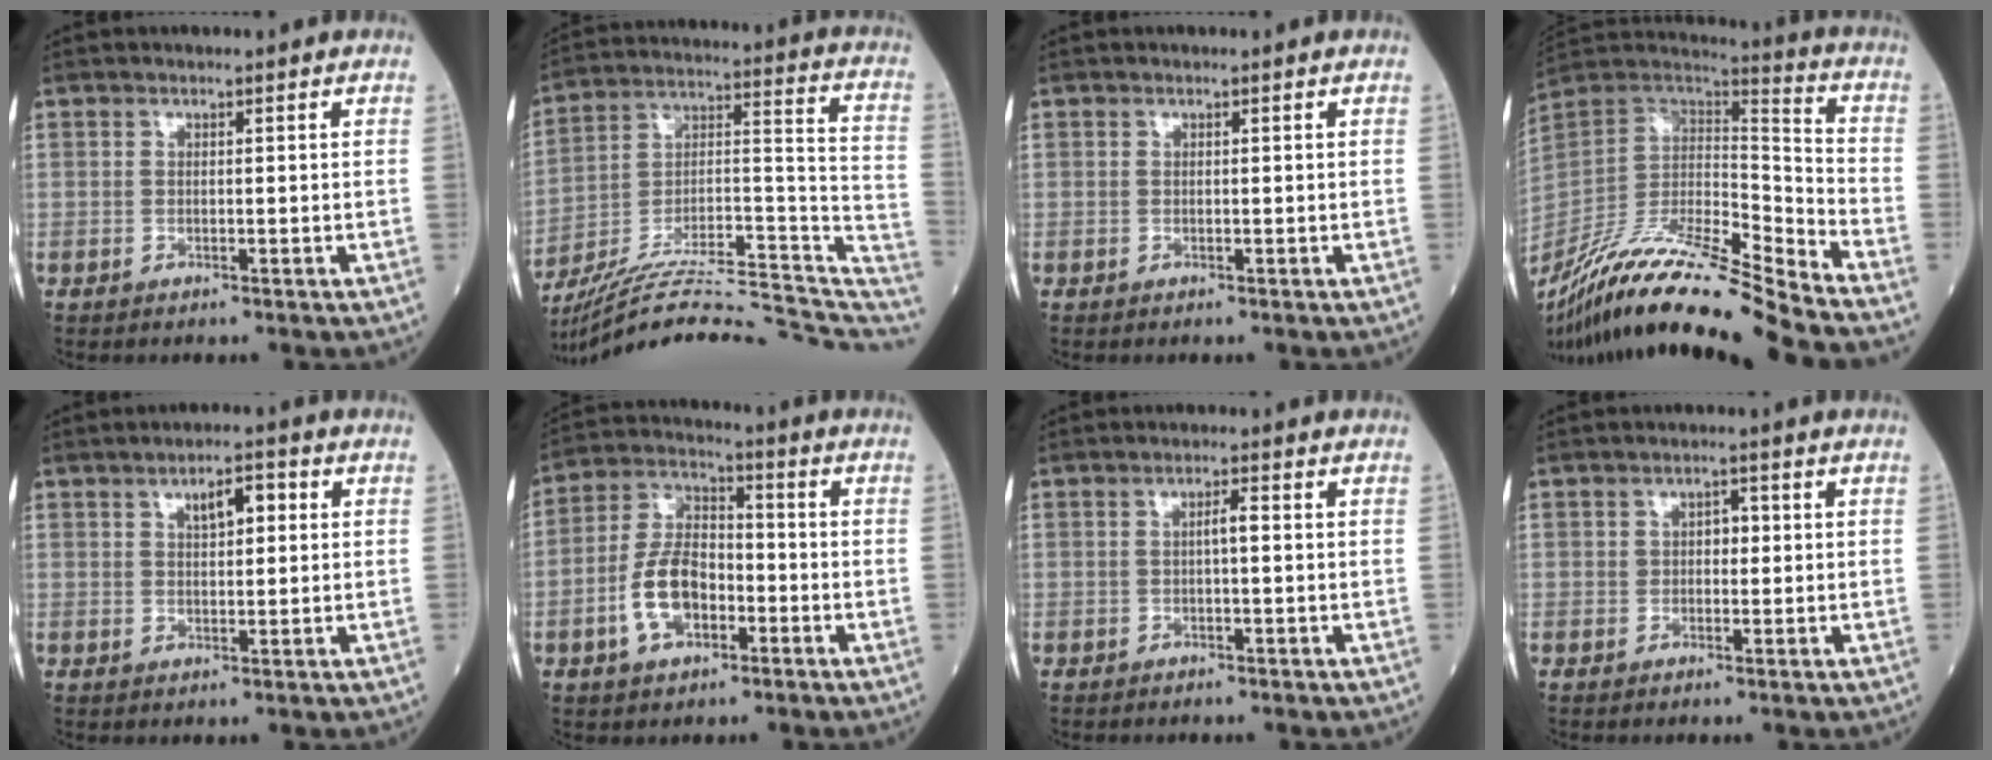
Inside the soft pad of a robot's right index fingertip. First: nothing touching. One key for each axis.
{"total": 27.3, "fx": -24.2, "fy": 3.6, "fz": 12.1, "tx": -0.144, "ty": 0.023, "tz": -0.365}
{"total": 0.0}
{"total": 23.1, "fx": -19.8, "fy": -0.1, "fz": 12.0, "tx": -0.256, "ty": -0.015, "tz": -0.361}
{"total": 4.3, "fx": 1.5, "fy": 1.6, "fz": 3.7, "tx": -0.059, "ty": 0.010, "tz": 0.022}
{"total": 9.6, "fx": -3.2, "fy": 5.2, "fz": 7.5, "tx": -0.160, "ty": 0.016, "tz": -0.063}
{"total": 1.9, "fx": 0.1, "fy": 0.2, "fz": 1.8, "tx": -0.032, "ty": 0.004, "tz": 0.001}
{"total": 2.3, "fx": 0.4, "fy": 1.5, "fz": 1.8, "tx": -0.026, "ty": 0.010, "tz": 0.005}